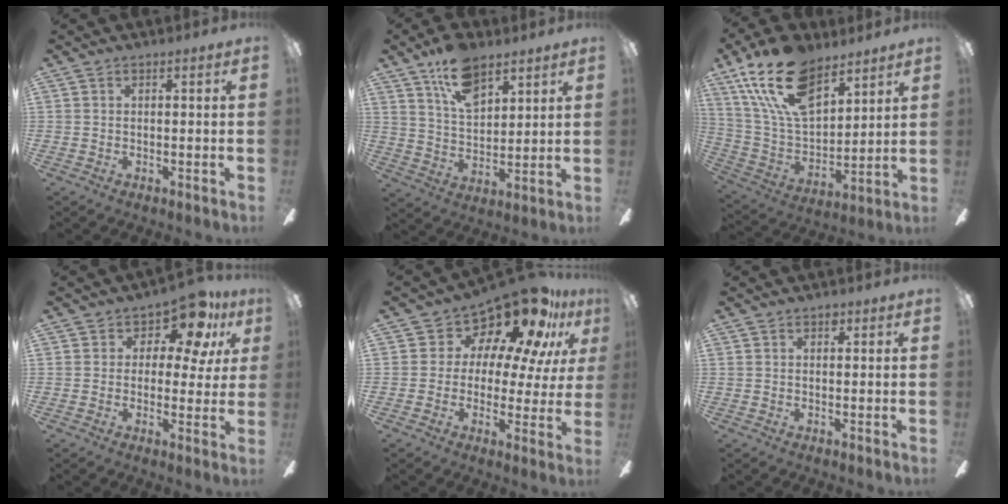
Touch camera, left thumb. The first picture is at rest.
{"total": 12.7, "force": [8.6, 6.3, 6.9], "torque": [-0.116, -0.034, 0.156]}
{"total": 21.3, "force": [13.4, 10.9, 12.5], "torque": [-0.252, -0.059, 0.244]}
{"total": 9.0, "force": [5.4, 4.9, 5.2], "torque": [-0.078, -0.035, 0.095]}
{"total": 16.4, "force": [12.6, 7.1, 7.8], "torque": [-0.119, -0.103, 0.214]}
{"total": 1.0, "force": [0.6, 0.7, 0.4], "torque": [-0.001, 0.000, 0.009]}